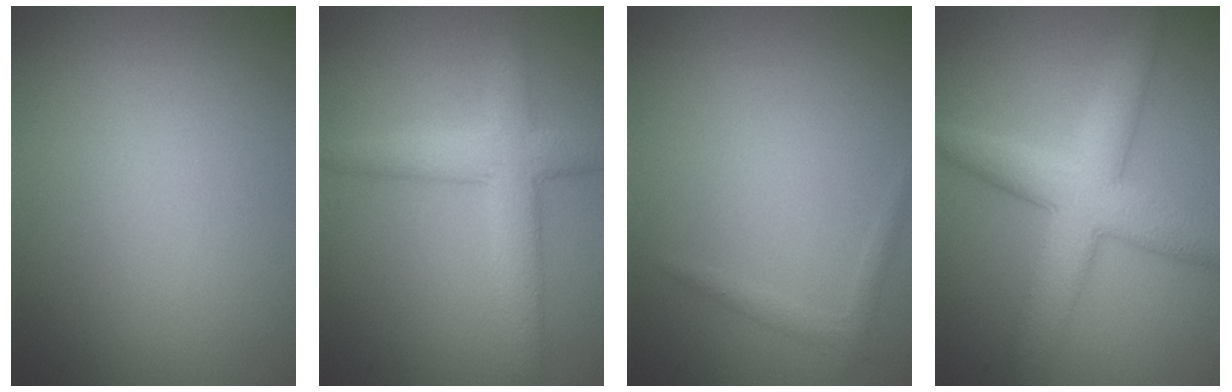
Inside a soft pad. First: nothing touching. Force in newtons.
{"total": 4.5, "press": 4.5, "slide": 0.1}
{"total": 1.0, "press": 1.0, "slide": 0.1}
{"total": 6.4, "press": 6.3, "slide": 0.0}